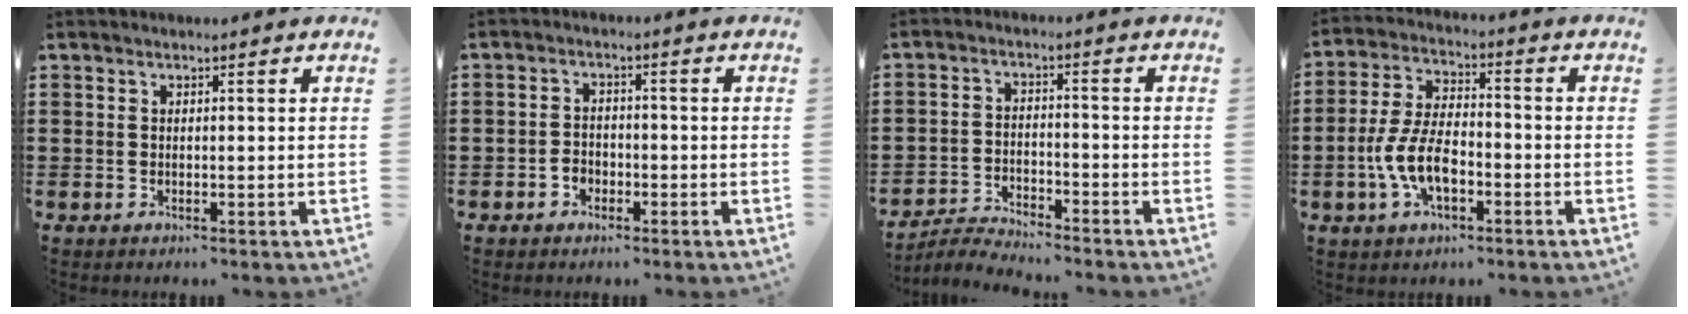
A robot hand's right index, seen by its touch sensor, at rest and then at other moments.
{"total": 2.2, "force": [-1.3, 1.6, 0.6], "torque": [-0.018, 0.000, -0.029]}
{"total": 4.0, "force": [-4.0, 0.1, 0.2], "torque": [-0.014, 0.001, -0.086]}
{"total": 8.2, "force": [-2.8, 3.9, 6.6], "torque": [-0.152, -0.002, -0.058]}